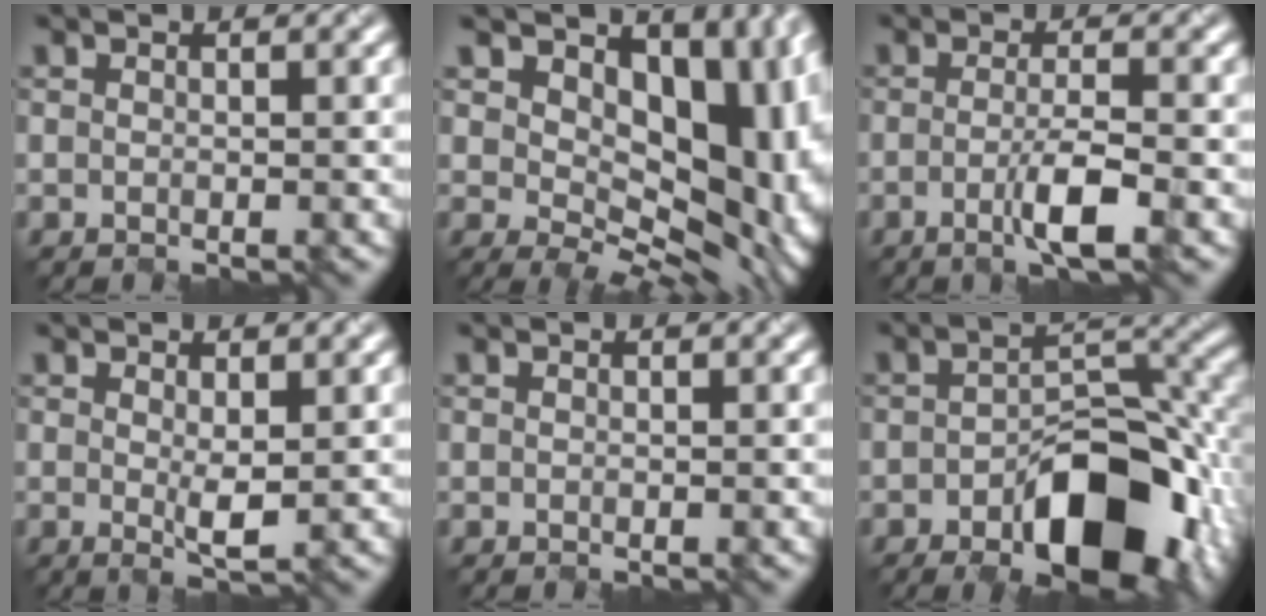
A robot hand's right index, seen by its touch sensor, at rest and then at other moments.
{"total": 16.7, "force": [3.4, 10.3, 12.8], "torque": [-0.133, 0.007, 0.073]}
{"total": 3.2, "force": [-1.3, 0.3, 3.0], "torque": [-0.057, -0.005, -0.021]}
{"total": 1.5, "force": [0.3, 0.2, 1.5], "torque": [-0.033, -0.011, 0.013]}
{"total": 0.0}
{"total": 11.0, "force": [-4.7, 5.6, 8.2], "torque": [-0.125, -0.006, -0.066]}